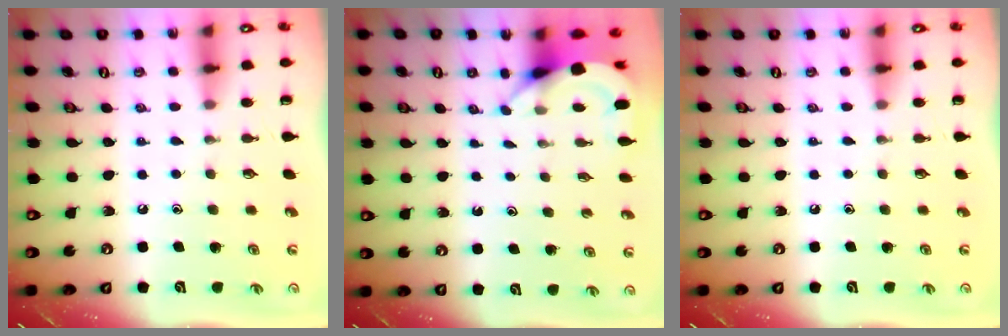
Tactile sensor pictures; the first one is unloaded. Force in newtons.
{"total": 3.7, "press": 3.7, "slide": 0.2}
{"total": 0.0}